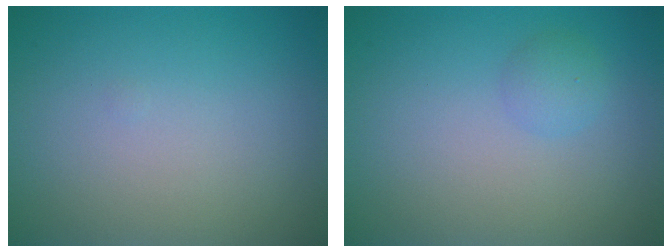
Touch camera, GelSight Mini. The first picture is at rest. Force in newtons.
{"total": 1.4, "press": 1.3, "slide": 0.2}